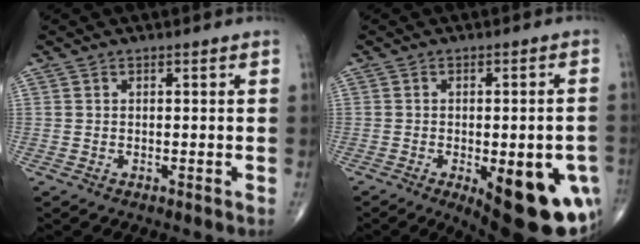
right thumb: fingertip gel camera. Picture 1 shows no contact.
{"total": 20.3, "force": [-7.4, 7.7, 17.3], "torque": [-0.160, 0.000, -0.076]}